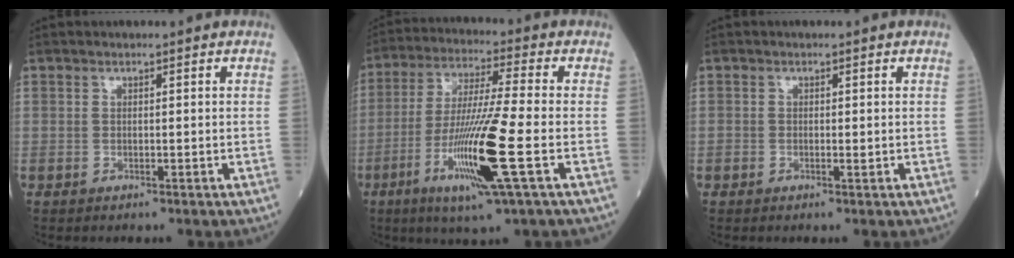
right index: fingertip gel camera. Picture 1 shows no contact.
{"total": 14.6, "force": [-4.6, -0.5, 13.8], "torque": [-0.277, -0.021, -0.087]}
{"total": 0.9, "force": [-0.2, 0.6, 0.7], "torque": [-0.011, -0.001, -0.003]}